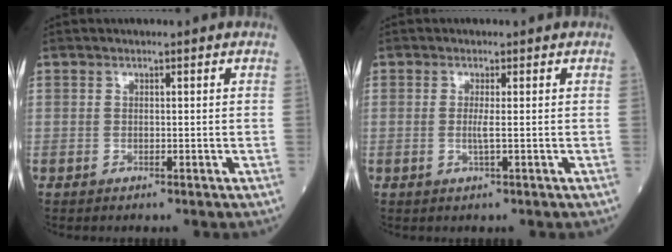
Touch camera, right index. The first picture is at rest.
{"total": 1.5, "force": [-0.2, -0.3, 1.5], "torque": [-0.036, -0.002, -0.007]}